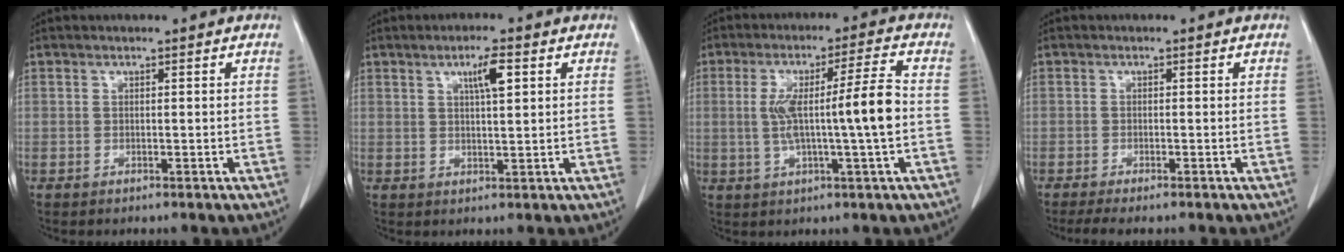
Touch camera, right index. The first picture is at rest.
{"total": 4.3, "force": [1.8, 0.6, 3.8], "torque": [-0.069, 0.000, 0.030]}
{"total": 10.4, "force": [-0.3, -0.4, 10.4], "torque": [-0.183, 0.013, -0.002]}
{"total": 3.1, "force": [-2.6, 0.3, 1.7], "torque": [-0.030, -0.009, -0.042]}